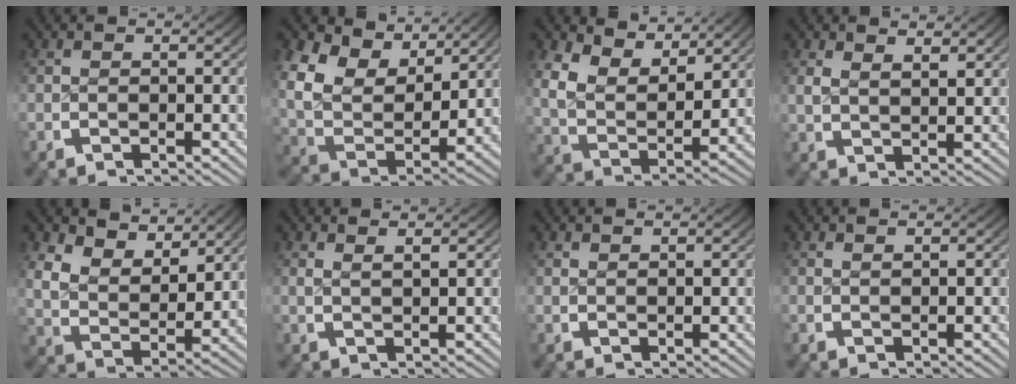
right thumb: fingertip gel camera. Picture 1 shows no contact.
{"total": 11.8, "force": [3.3, 8.2, 7.9], "torque": [-0.193, -0.030, 0.062]}
{"total": 9.6, "force": [3.3, 6.3, 6.4], "torque": [-0.149, -0.023, 0.063]}
{"total": 2.5, "force": [2.1, 0.7, 1.2], "torque": [-0.021, -0.006, 0.047]}
{"total": 7.6, "force": [3.3, 4.9, 4.8], "torque": [-0.111, -0.022, 0.064]}
{"total": 1.5, "force": [1.3, 0.0, 0.8], "torque": [-0.014, -0.001, 0.030]}
{"total": 0.9, "force": [0.9, 0.0, 0.0], "torque": [0.005, -0.001, 0.021]}
{"total": 0.6, "force": [0.6, 0.0, 0.1], "torque": [0.002, -0.002, 0.016]}